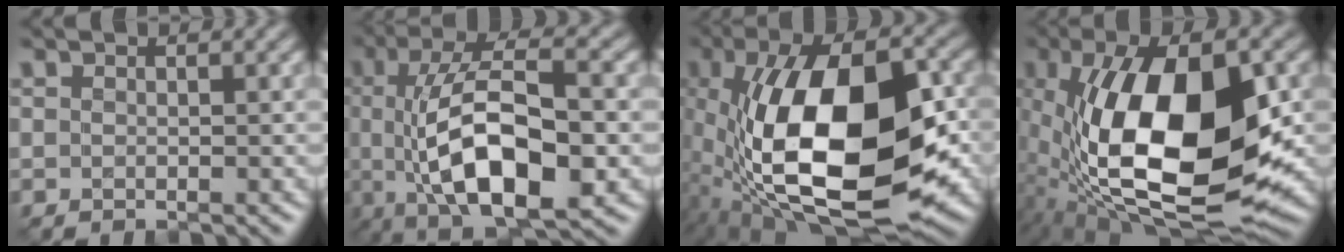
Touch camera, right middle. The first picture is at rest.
{"total": 11.6, "force": [-1.3, 4.3, 10.7], "torque": [-0.182, 0.002, -0.027]}
{"total": 17.3, "force": [-2.5, 8.3, 15.0], "torque": [-0.278, -0.014, -0.036]}
{"total": 16.5, "force": [-1.2, 7.3, 14.7], "torque": [-0.267, -0.009, -0.017]}